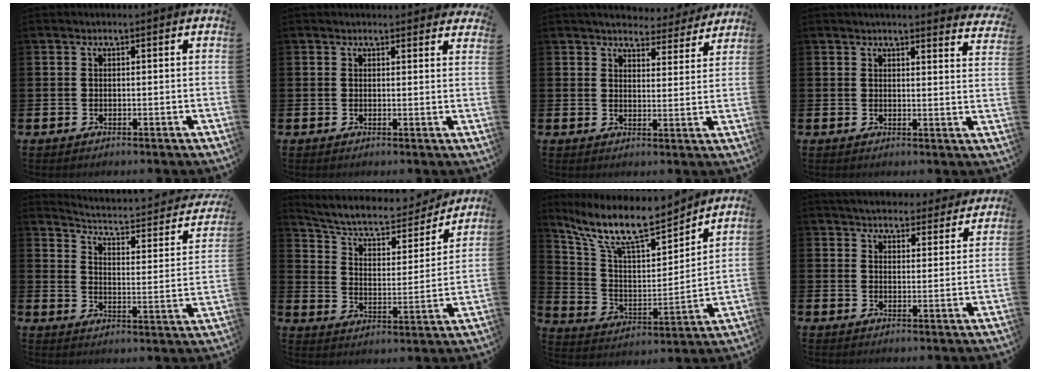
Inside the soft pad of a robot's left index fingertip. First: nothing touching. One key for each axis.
{"total": 1.6, "fx": 1.6, "fy": 0.3, "fz": 0.0, "tx": 0.009, "ty": -0.007, "tz": 0.027}
{"total": 4.7, "fx": 4.6, "fy": 1.0, "fz": 0.2, "tx": -0.008, "ty": -0.038, "tz": 0.079}
{"total": 3.3, "fx": 3.2, "fy": -0.2, "fz": 0.3, "tx": -0.001, "ty": -0.023, "tz": 0.056}
{"total": 4.1, "fx": 3.4, "fy": 1.1, "fz": 2.1, "tx": -0.062, "ty": -0.031, "tz": 0.045}
{"total": 8.3, "fx": 7.4, "fy": 2.5, "fz": 2.7, "tx": -0.074, "ty": -0.056, "tz": 0.123}
{"total": 12.9, "fx": 11.0, "fy": 3.3, "fz": 5.9, "tx": -0.143, "ty": -0.071, "tz": 0.189}
{"total": 4.7, "fx": 4.6, "fy": 0.8, "fz": 0.1, "tx": -0.014, "ty": -0.032, "tz": 0.080}